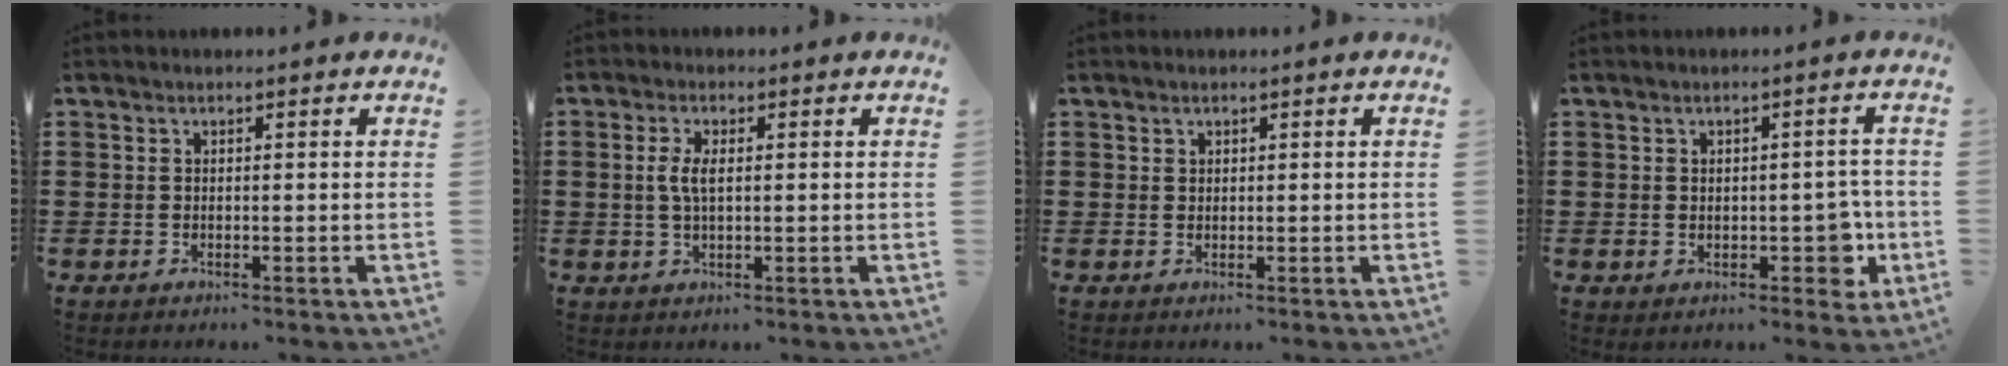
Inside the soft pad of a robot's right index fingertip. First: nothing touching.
{"total": 3.4, "force": [0.3, 1.3, 3.1], "torque": [-0.069, 0.004, 0.001]}
{"total": 0.9, "force": [0.6, 0.6, 0.1], "torque": [-0.003, 0.002, 0.012]}
{"total": 4.9, "force": [-0.3, 3.3, 3.5], "torque": [-0.043, 0.002, -0.008]}